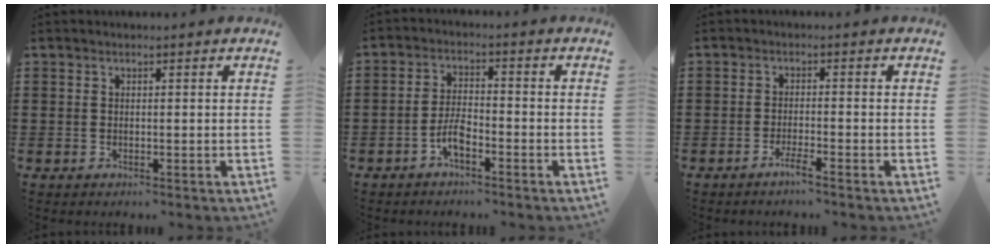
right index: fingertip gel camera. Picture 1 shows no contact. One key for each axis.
{"total": 4.2, "fx": -2.4, "fy": 1.4, "fz": 3.1, "tx": -0.076, "ty": 0.002, "tz": -0.052}
{"total": 2.2, "fx": -1.7, "fy": -0.1, "fz": 1.4, "tx": -0.031, "ty": -0.005, "tz": -0.033}